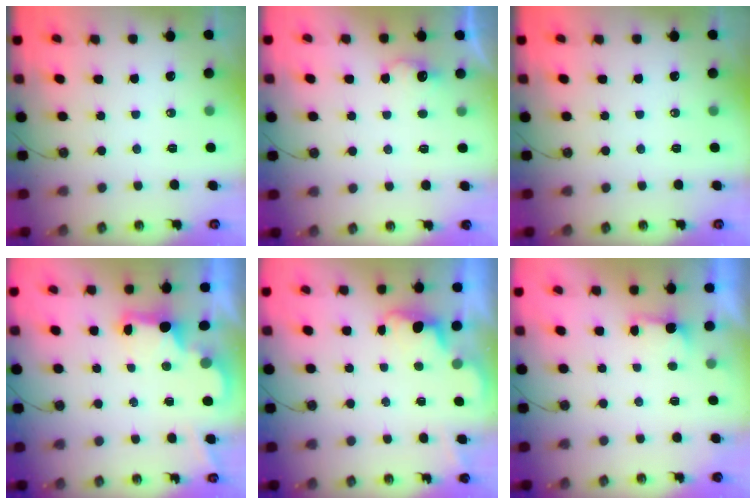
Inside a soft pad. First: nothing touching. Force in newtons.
{"total": 5.9, "press": 5.8, "slide": 0.8}
{"total": 0.0}
{"total": 2.2, "press": 2.1, "slide": 0.7}
{"total": 1.0, "press": 0.7, "slide": 0.8}
{"total": 1.2, "press": 0.9, "slide": 0.8}